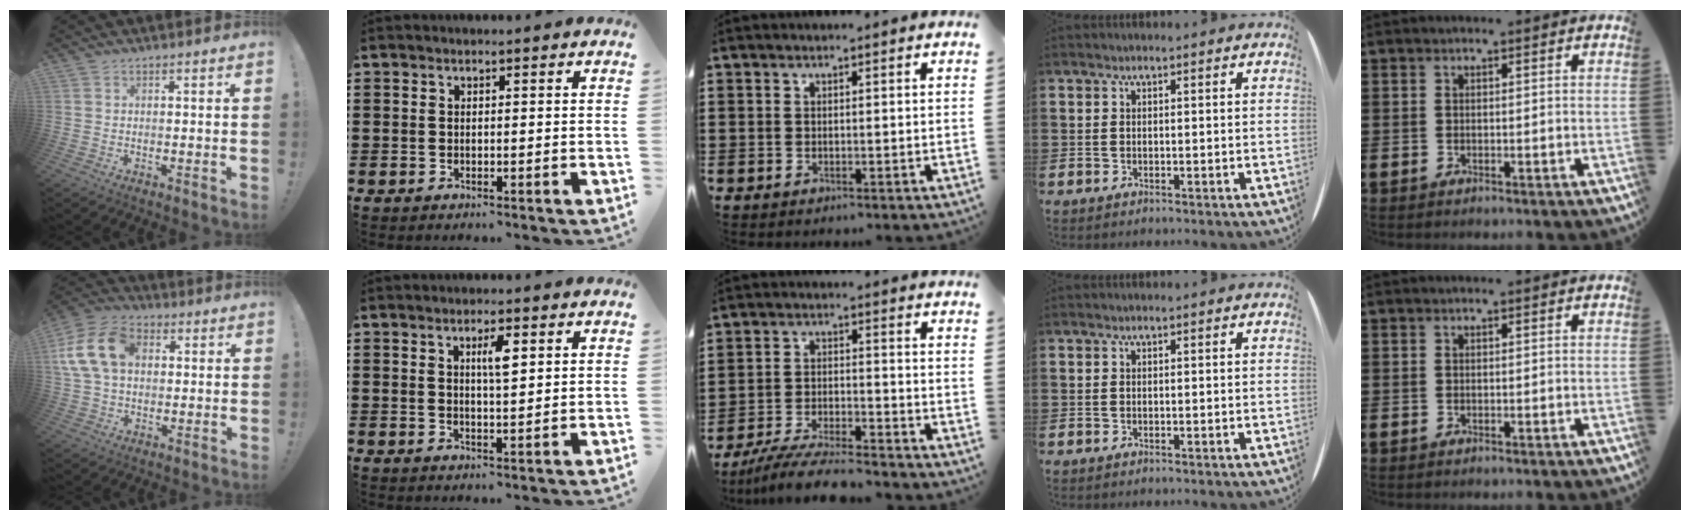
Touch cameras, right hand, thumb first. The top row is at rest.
{"thumb": {"total": 15.4, "force": [3.3, 11.0, 10.2], "torque": [-0.204, 0.010, 0.066]}, "index": {"total": 3.2, "force": [1.2, 0.7, 2.9], "torque": [-0.052, 0.003, 0.017]}, "middle": {"total": 6.8, "force": [-6.2, 0.4, 2.6], "torque": [-0.058, -0.007, -0.119]}}